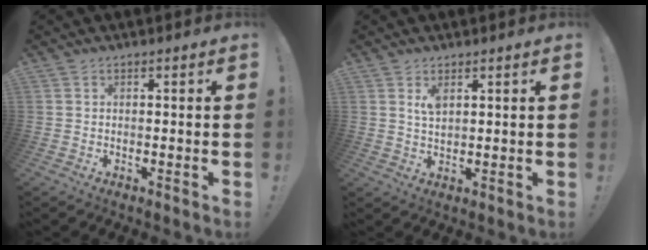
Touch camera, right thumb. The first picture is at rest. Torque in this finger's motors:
{"motor_torque": [0.39, -0.23, 0.38, -0.19, 0.01]}